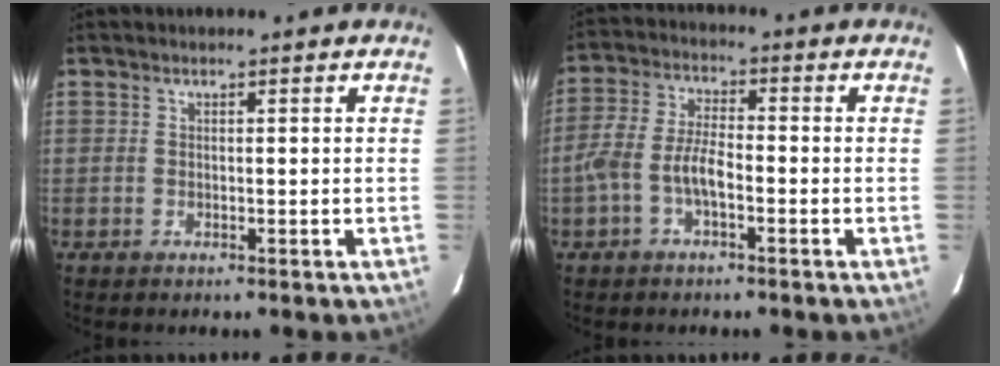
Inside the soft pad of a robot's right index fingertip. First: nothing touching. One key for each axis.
{"total": 6.3, "fx": -2.5, "fy": 2.3, "fz": 5.3, "tx": -0.121, "ty": 0.014, "tz": -0.050}